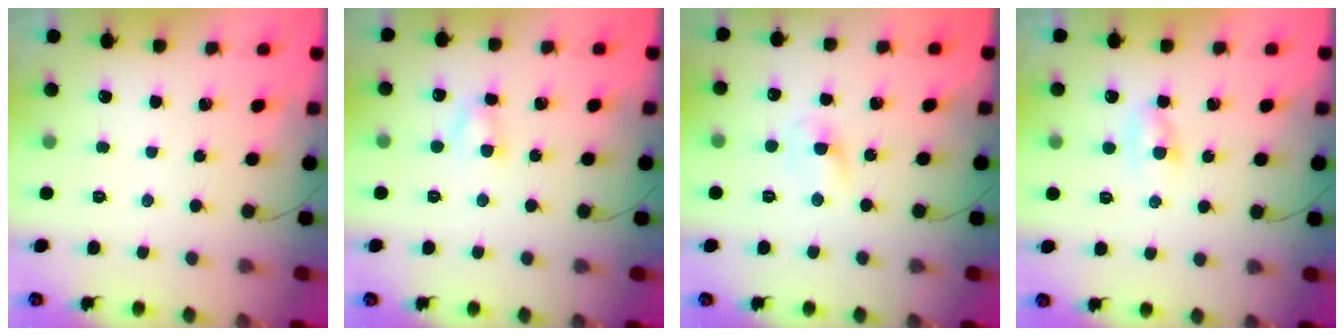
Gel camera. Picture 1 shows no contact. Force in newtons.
{"total": 4.0, "press": 3.8, "slide": 1.1}
{"total": 2.6, "press": 2.4, "slide": 1.1}
{"total": 2.3, "press": 2.1, "slide": 0.9}